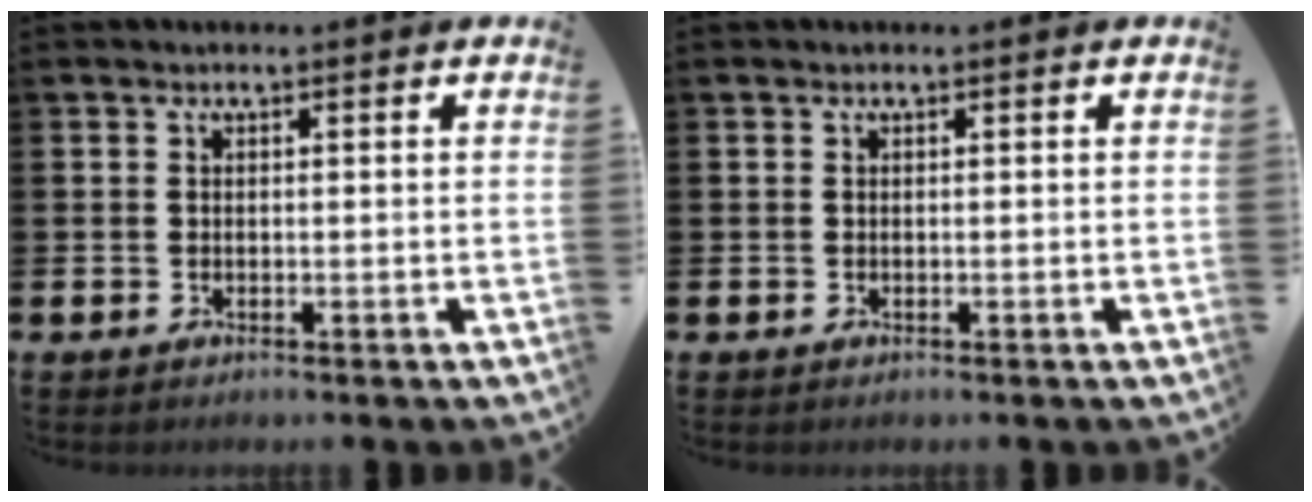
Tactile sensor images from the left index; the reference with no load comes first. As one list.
[{"total": 0.0}]